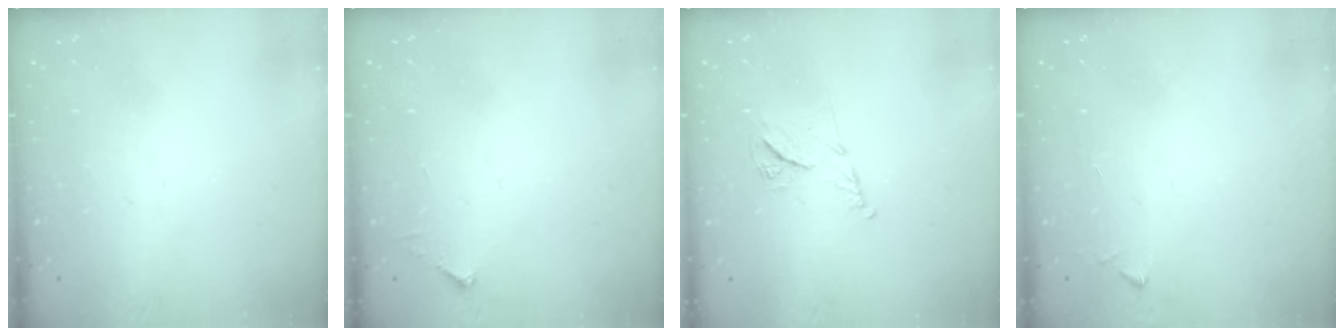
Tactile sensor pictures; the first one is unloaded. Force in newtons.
{"total": 2.5, "press": 2.5, "slide": 0.3}
{"total": 7.9, "press": 7.9, "slide": 0.3}
{"total": 4.8, "press": 4.8, "slide": 0.6}